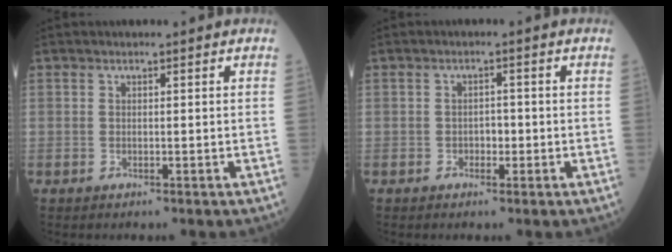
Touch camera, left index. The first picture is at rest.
{"total": 1.7, "force": [-0.5, 1.2, 1.1], "torque": [-0.011, 0.005, -0.009]}